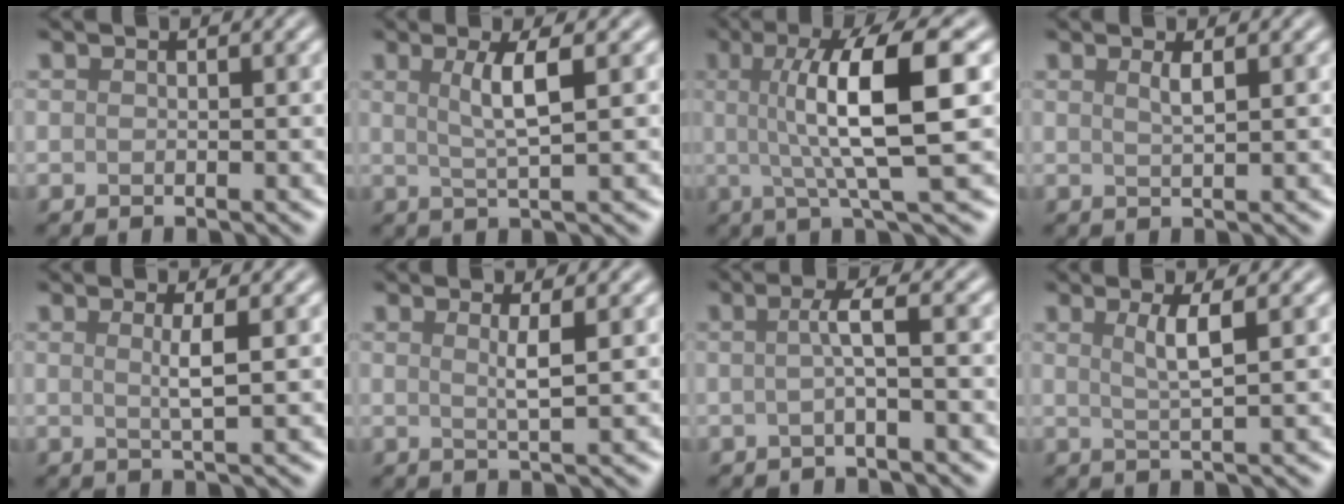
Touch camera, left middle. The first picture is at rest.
{"total": 3.4, "force": [0.9, 0.6, 3.3], "torque": [-0.056, 0.000, 0.017]}
{"total": 9.4, "force": [1.2, 2.2, 9.1], "torque": [-0.123, 0.005, 0.018]}
{"total": 1.4, "force": [0.6, 0.4, 1.2], "torque": [-0.016, 0.001, 0.008]}
{"total": 2.2, "force": [0.4, 0.4, 2.1], "torque": [-0.036, -0.001, 0.001]}
{"total": 2.0, "force": [0.6, 0.4, 1.8], "torque": [-0.031, -0.003, 0.005]}
{"total": 2.4, "force": [-0.1, 0.4, 2.4], "torque": [-0.043, -0.001, -0.006]}
{"total": 2.7, "force": [0.9, 0.5, 2.5], "torque": [-0.042, -0.001, 0.014]}